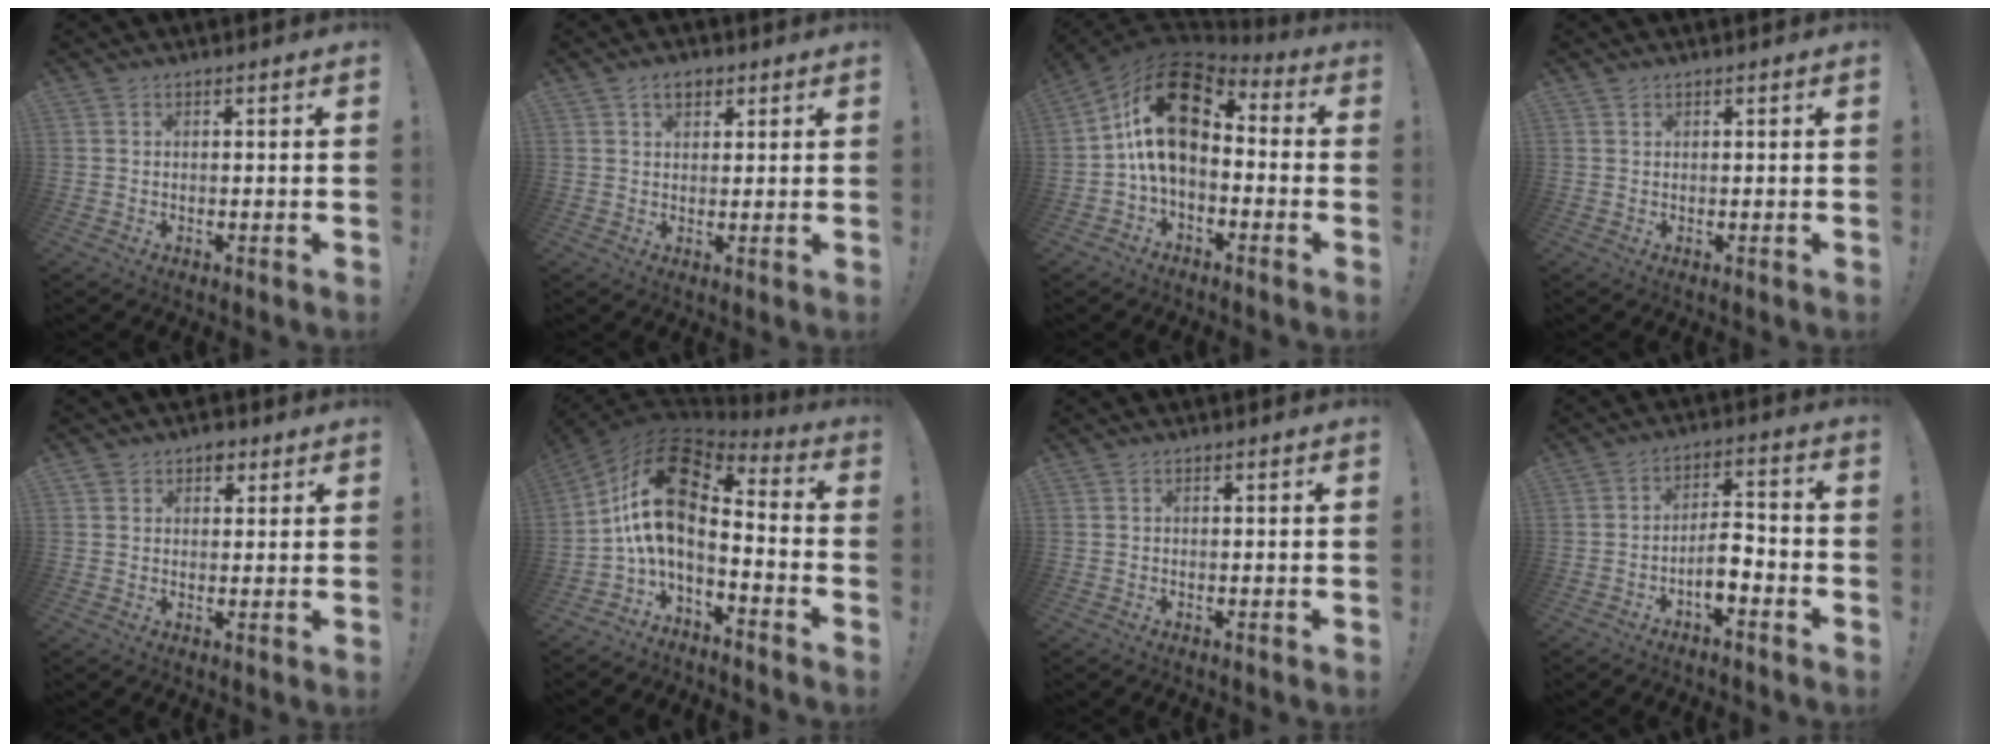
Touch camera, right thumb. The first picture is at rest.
{"total": 4.2, "force": [2.1, 2.7, 2.4], "torque": [-0.034, -0.001, 0.037]}
{"total": 18.4, "force": [3.4, 10.8, 14.5], "torque": [-0.263, -0.001, 0.062]}
{"total": 0.6, "force": [0.5, 0.3, 0.1], "torque": [-0.001, 0.000, 0.009]}
{"total": 4.7, "force": [2.7, 3.6, 1.1], "torque": [-0.009, -0.010, 0.048]}
{"total": 15.8, "force": [2.7, 7.3, 13.7], "torque": [-0.262, -0.021, 0.048]}
{"total": 0.0}
{"total": 7.1, "force": [-3.5, 2.5, 5.7], "torque": [-0.096, 0.010, -0.061]}